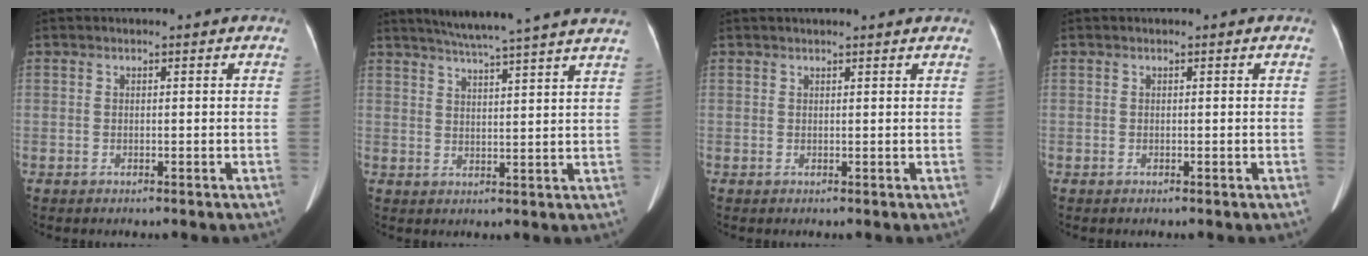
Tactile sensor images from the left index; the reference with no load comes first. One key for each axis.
{"total": 16.0, "fx": 14.0, "fy": -1.2, "fz": 7.7, "tx": -0.128, "ty": 0.000, "tz": 0.178}
{"total": 5.0, "fx": 4.6, "fy": 0.3, "fz": 1.9, "tx": -0.025, "ty": 0.025, "tz": 0.050}
{"total": 0.0}